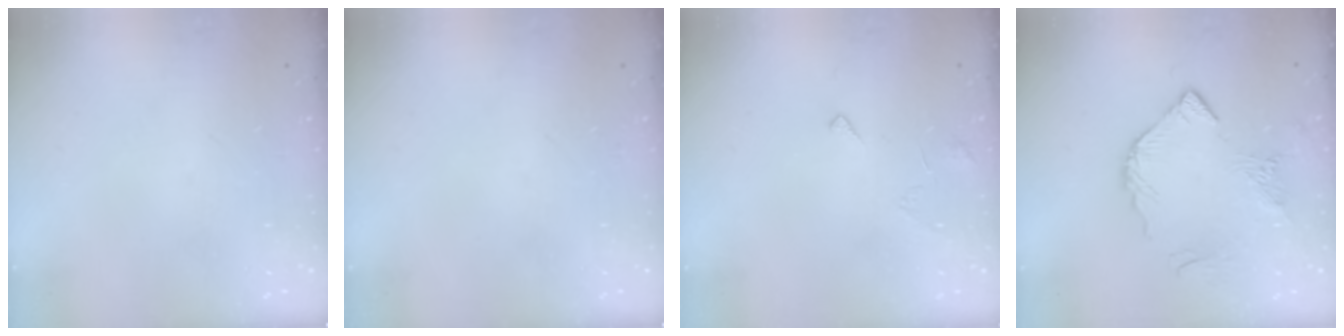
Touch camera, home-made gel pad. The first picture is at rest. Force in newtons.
{"total": 0.0}
{"total": 3.5, "press": 3.5, "slide": 0.4}
{"total": 9.8, "press": 9.8, "slide": 1.2}